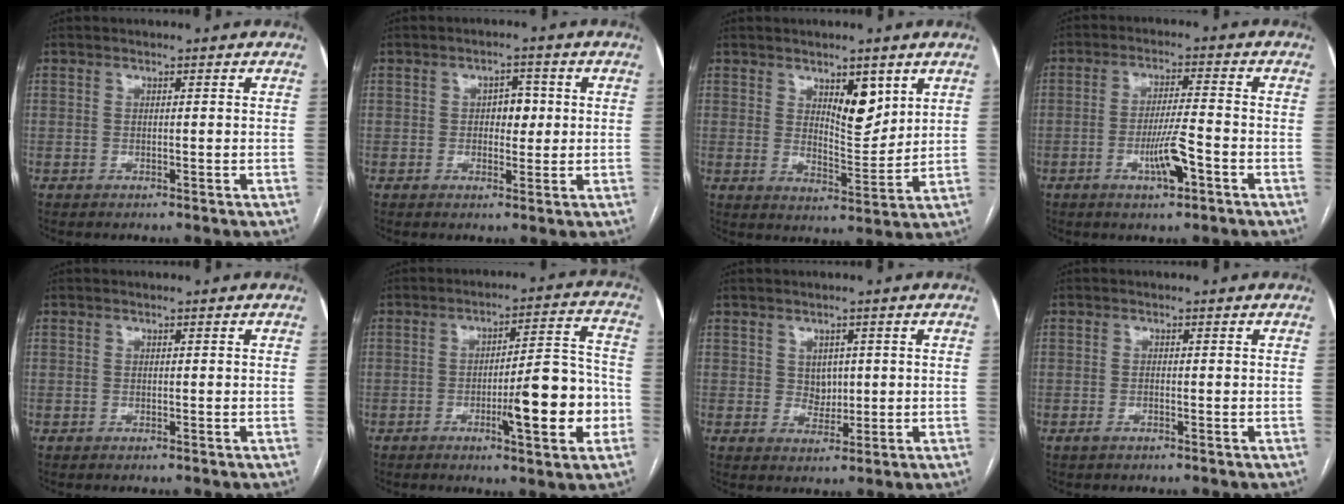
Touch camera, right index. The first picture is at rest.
{"total": 3.6, "force": [0.3, 2.2, 2.8], "torque": [-0.036, 0.009, 0.007]}
{"total": 6.7, "force": [3.4, 2.5, 5.2], "torque": [-0.086, -0.009, 0.060]}
{"total": 6.5, "force": [-2.9, 0.6, 5.8], "torque": [-0.110, -0.004, -0.051]}
{"total": 0.0}
{"total": 12.5, "force": [-3.8, 1.7, 11.8], "torque": [-0.170, 0.011, -0.052]}
{"total": 3.9, "force": [1.0, 3.6, 1.0], "torque": [-0.010, 0.008, 0.019]}
{"total": 0.9, "force": [-0.6, 0.2, 0.6], "torque": [-0.011, -0.001, -0.009]}